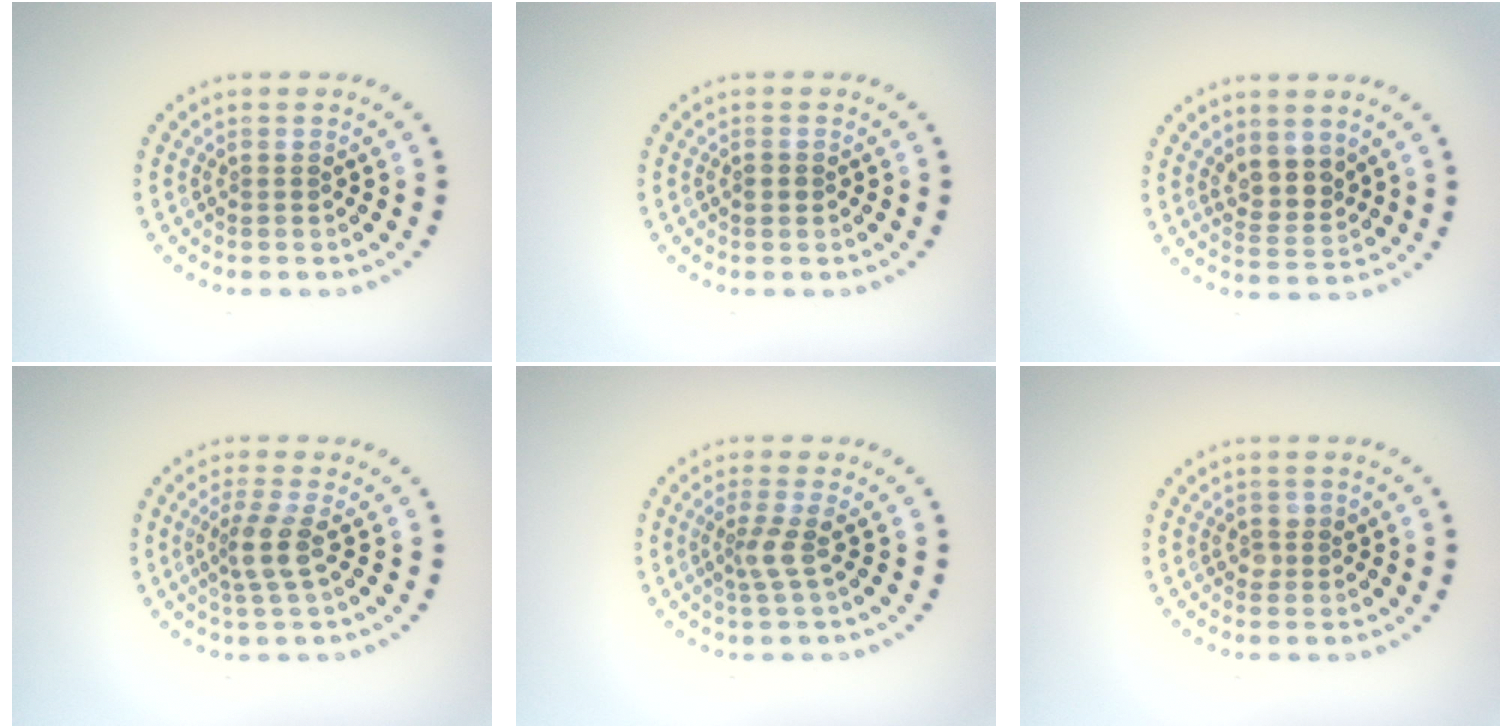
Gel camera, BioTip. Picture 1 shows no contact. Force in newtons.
{"total": 1.2, "press": 1.2, "slide": 0.2}
{"total": 2.9, "press": 2.5, "slide": 1.5}
{"total": 2.6, "press": 2.0, "slide": 1.6}
{"total": 2.0, "press": 1.3, "slide": 1.5}
{"total": 1.1, "press": 1.1, "slide": 0.4}